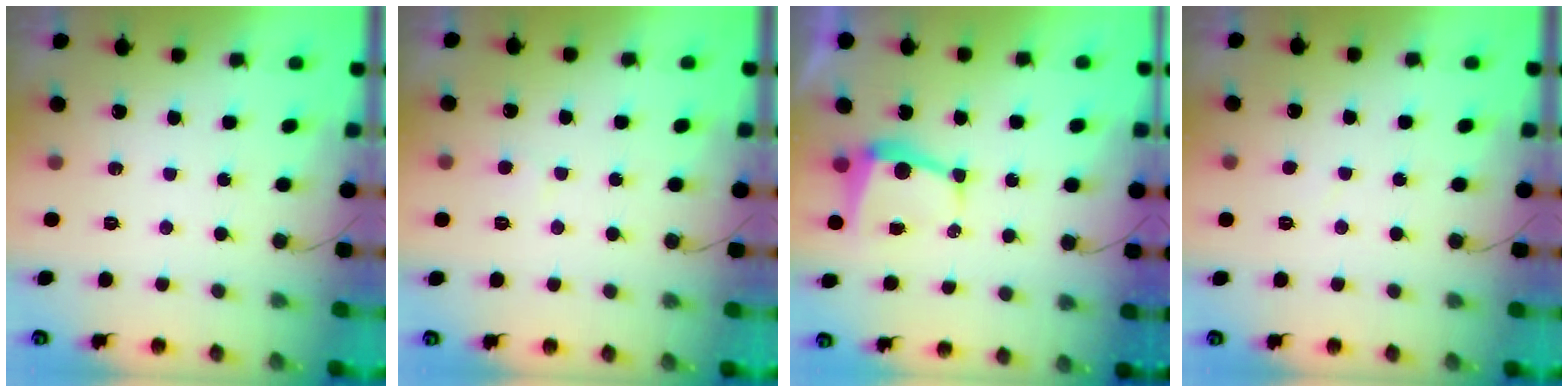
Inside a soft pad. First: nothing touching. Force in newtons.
{"total": 3.4, "press": 3.4, "slide": 0.3}
{"total": 6.2, "press": 6.1, "slide": 0.6}
{"total": 1.9, "press": 1.9, "slide": 0.2}